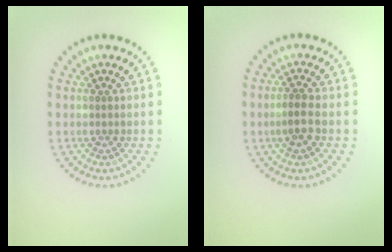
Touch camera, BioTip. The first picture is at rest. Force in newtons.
{"total": 2.0, "press": 1.9, "slide": 0.6}